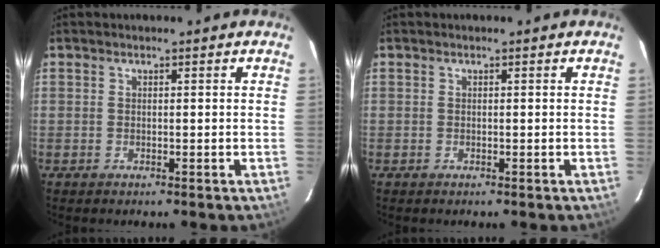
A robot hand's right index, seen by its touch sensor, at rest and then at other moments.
{"total": 0.0}